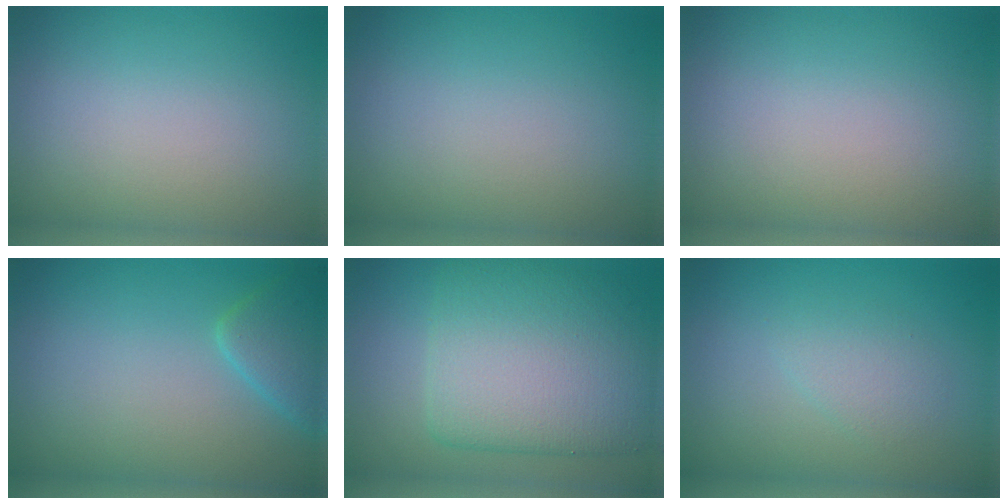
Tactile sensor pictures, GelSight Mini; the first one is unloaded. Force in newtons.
{"total": 0.0}
{"total": 0.0}
{"total": 2.7, "press": 2.7, "slide": 0.2}
{"total": 9.6, "press": 9.6, "slide": 0.2}
{"total": 1.6, "press": 1.6, "slide": 0.1}